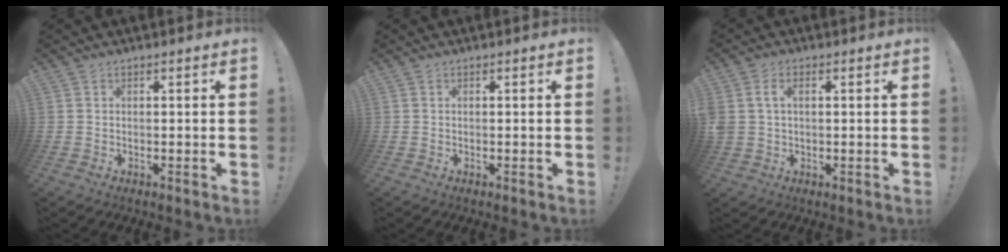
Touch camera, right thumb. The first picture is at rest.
{"total": 0.0}
{"total": 4.4, "force": [1.2, 2.9, 3.1], "torque": [-0.069, 0.004, 0.022]}